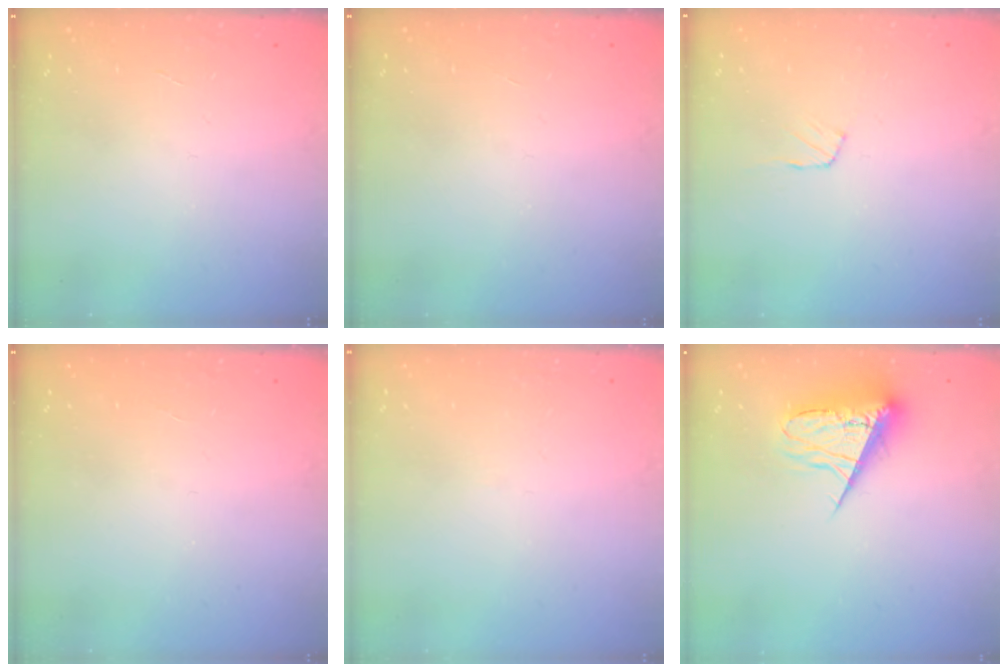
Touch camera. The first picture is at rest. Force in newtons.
{"total": 0.0}
{"total": 4.5, "press": 4.4, "slide": 0.4}
{"total": 0.0}
{"total": 2.7, "press": 2.6, "slide": 0.5}
{"total": 9.5, "press": 9.4, "slide": 0.7}